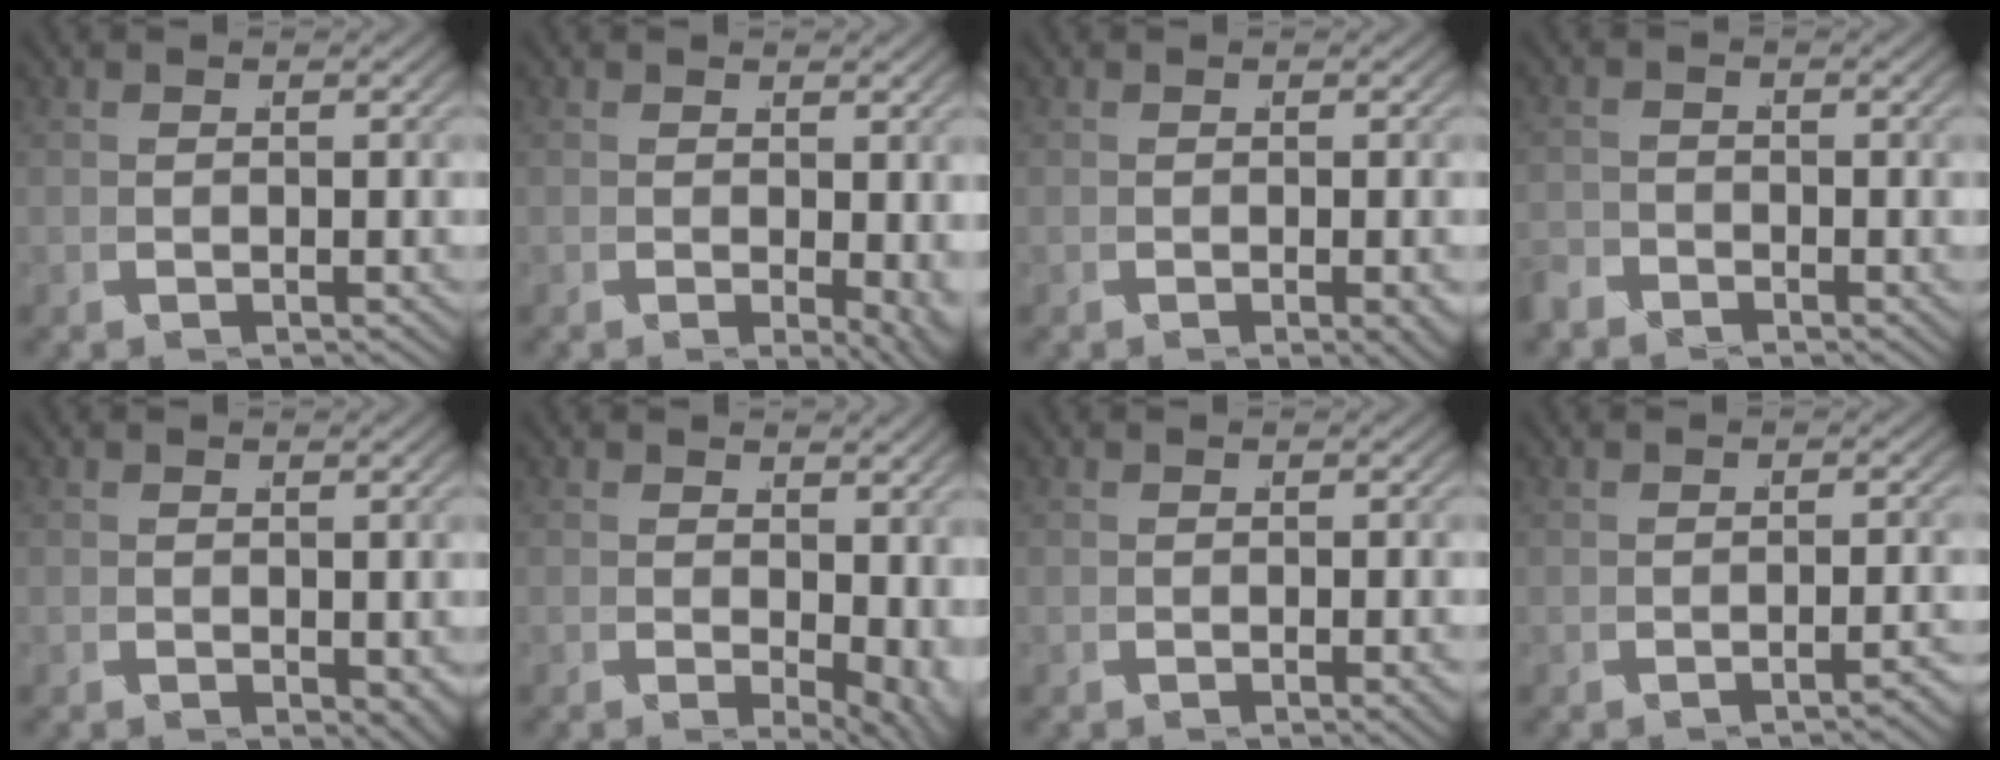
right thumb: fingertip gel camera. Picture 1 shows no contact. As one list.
[{"total": 3.0, "force": [-0.2, 1.4, 2.6], "torque": [-0.029, -0.015, 0.003]}, {"total": 1.5, "force": [-0.5, 0.4, 1.4], "torque": [-0.015, -0.001, -0.007]}, {"total": 1.8, "force": [-1.7, 0.6, -0.1], "torque": [0.010, -0.007, -0.032]}, {"total": 1.8, "force": [0.0, 1.0, 1.5], "torque": [-0.015, -0.009, 0.007]}, {"total": 4.2, "force": [0.4, 2.4, 3.4], "torque": [-0.043, -0.018, 0.017]}, {"total": 0.9, "force": [-0.4, 0.1, 0.8], "torque": [-0.009, 0.000, -0.005]}, {"total": 1.6, "force": [-1.5, 0.0, 0.6], "torque": [-0.012, 0.003, -0.023]}]